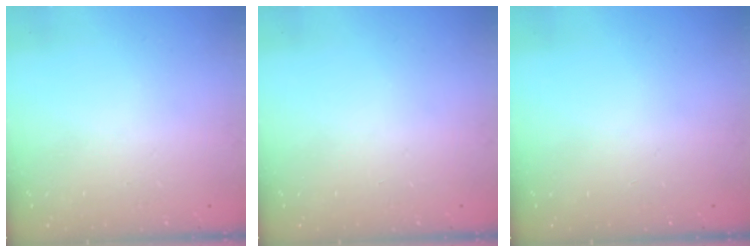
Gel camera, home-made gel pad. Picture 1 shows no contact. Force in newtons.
{"total": 0.0}
{"total": 0.0}